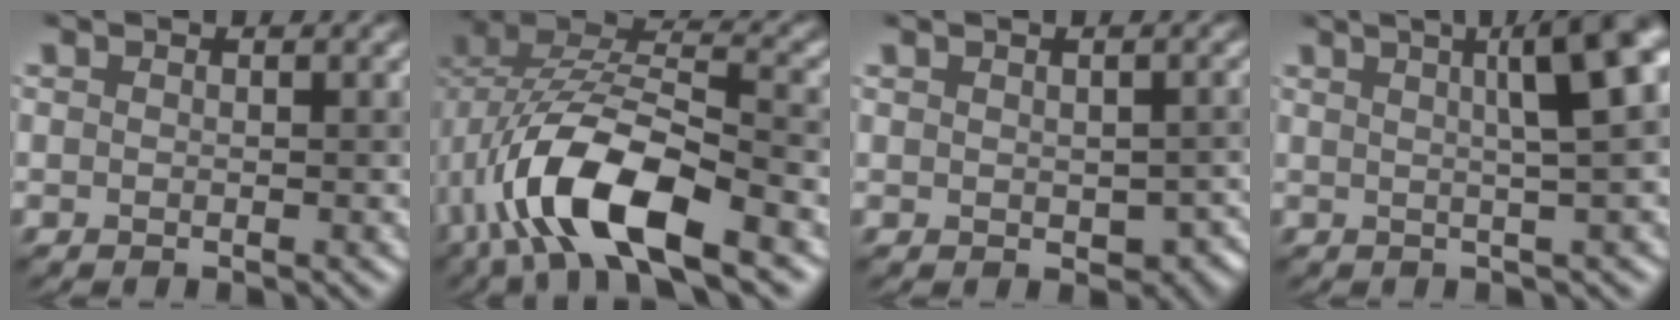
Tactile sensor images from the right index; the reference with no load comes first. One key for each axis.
{"total": 11.0, "fx": -5.0, "fy": 4.4, "fz": 8.8, "tx": -0.179, "ty": 0.007, "tz": -0.096}
{"total": 3.3, "fx": -0.6, "fy": 2.3, "fz": 2.2, "tx": -0.027, "ty": -0.014, "tz": -0.003}
{"total": 9.4, "fx": 2.8, "fy": 2.9, "fz": 8.5, "tx": -0.042, "ty": 0.049, "tz": 0.010}